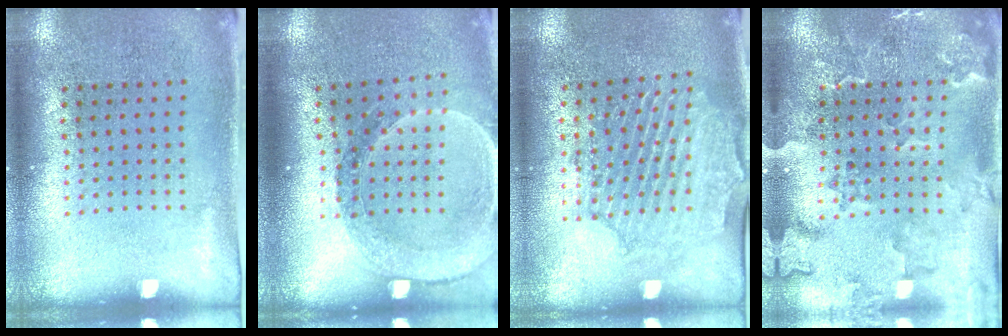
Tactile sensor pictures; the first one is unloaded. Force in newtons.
{"total": 1.6, "press": 1.6, "slide": 0.2}
{"total": 2.0, "press": 1.9, "slide": 0.5}
{"total": 2.3, "press": 2.1, "slide": 0.8}